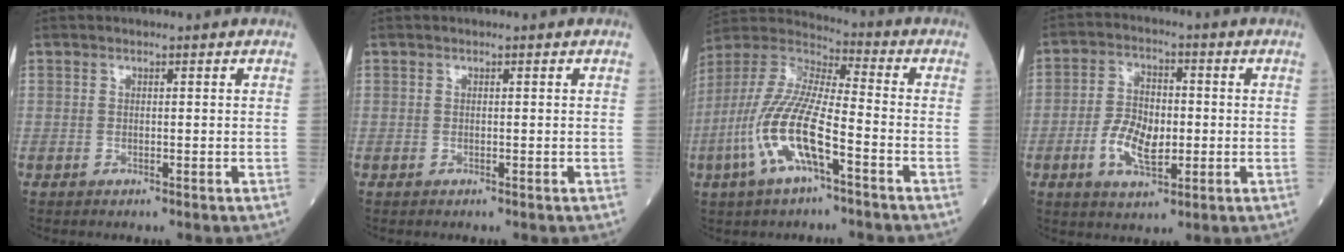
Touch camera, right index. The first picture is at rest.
{"total": 0.0}
{"total": 14.2, "force": [-5.4, 3.1, 12.8], "torque": [-0.282, -0.003, -0.104]}
{"total": 7.9, "force": [-1.8, 3.9, 6.6], "torque": [-0.132, 0.007, -0.030]}